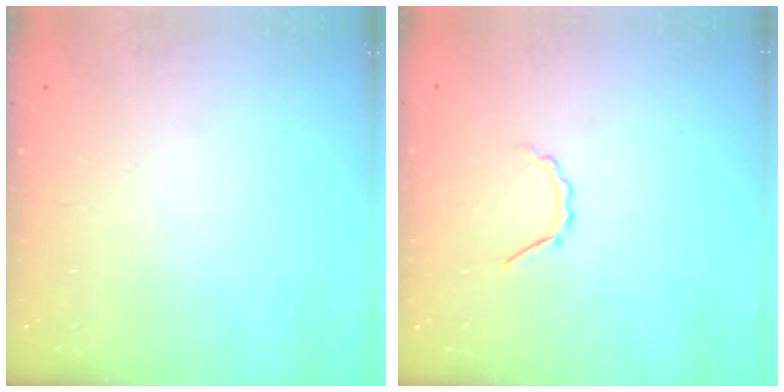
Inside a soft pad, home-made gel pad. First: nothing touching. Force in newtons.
{"total": 2.9, "press": 2.7, "slide": 1.0}